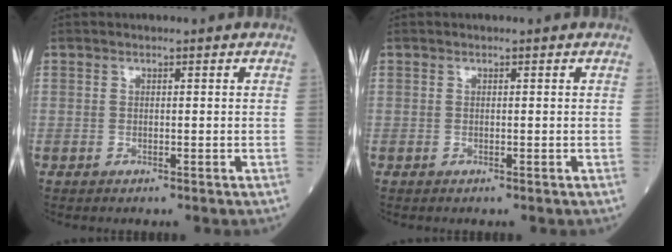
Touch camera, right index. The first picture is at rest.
{"total": 0.0}